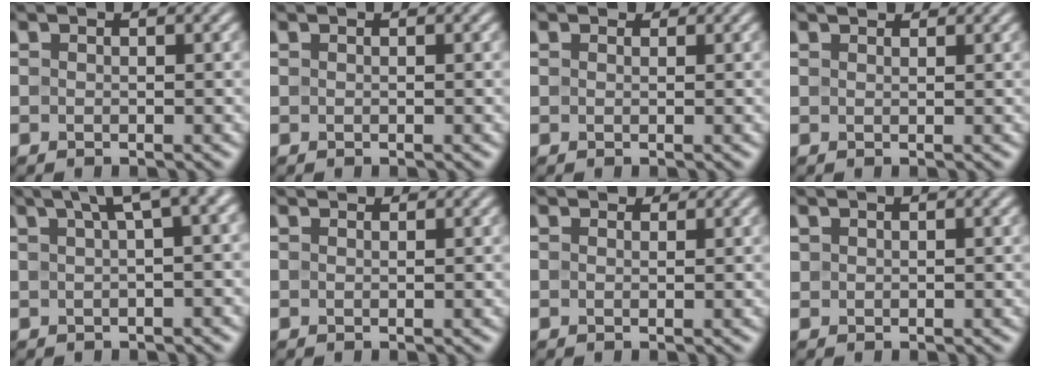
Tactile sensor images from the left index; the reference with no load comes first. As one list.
[{"total": 0.0}, {"total": 1.1, "force": [0.8, 0.6, 0.3], "torque": [-0.007, -0.003, 0.002]}, {"total": 1.5, "force": [1.4, 0.5, 0.4], "torque": [-0.015, 0.001, 0.017]}, {"total": 5.8, "force": [2.3, 1.6, 5.1], "torque": [-0.049, 0.023, 0.037]}, {"total": 1.4, "force": [1.3, 0.4, 0.4], "torque": [-0.012, -0.003, 0.013]}, {"total": 1.6, "force": [1.3, 0.8, 0.5], "torque": [-0.011, -0.004, 0.013]}, {"total": 0.5, "force": [0.4, 0.3, 0.1], "torque": [-0.002, 0.001, 0.013]}]